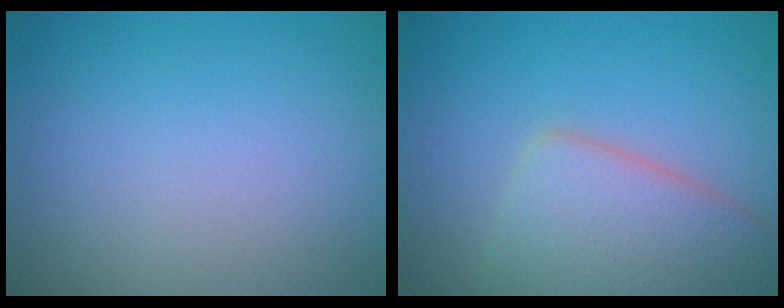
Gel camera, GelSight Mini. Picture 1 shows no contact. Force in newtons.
{"total": 5.6, "press": 5.6, "slide": 0.3}